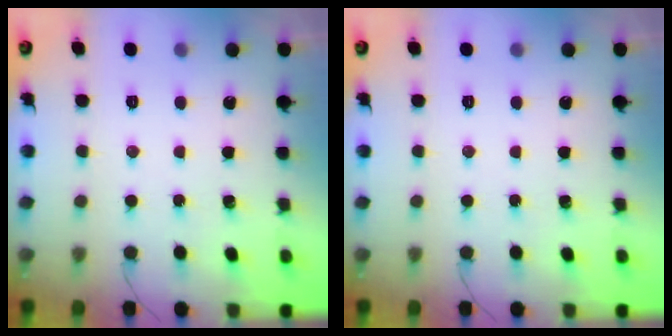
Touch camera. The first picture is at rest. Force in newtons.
{"total": 0.0}